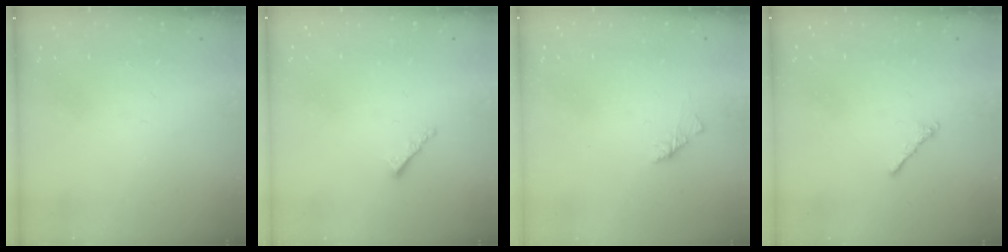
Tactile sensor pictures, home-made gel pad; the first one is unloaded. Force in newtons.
{"total": 1.2, "press": 1.1, "slide": 0.5}
{"total": 1.7, "press": 1.6, "slide": 0.5}
{"total": 1.8, "press": 1.7, "slide": 0.6}